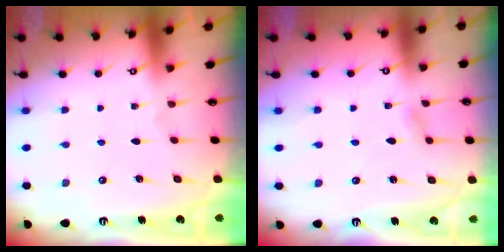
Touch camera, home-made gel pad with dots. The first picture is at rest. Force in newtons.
{"total": 3.7, "press": 3.6, "slide": 0.4}